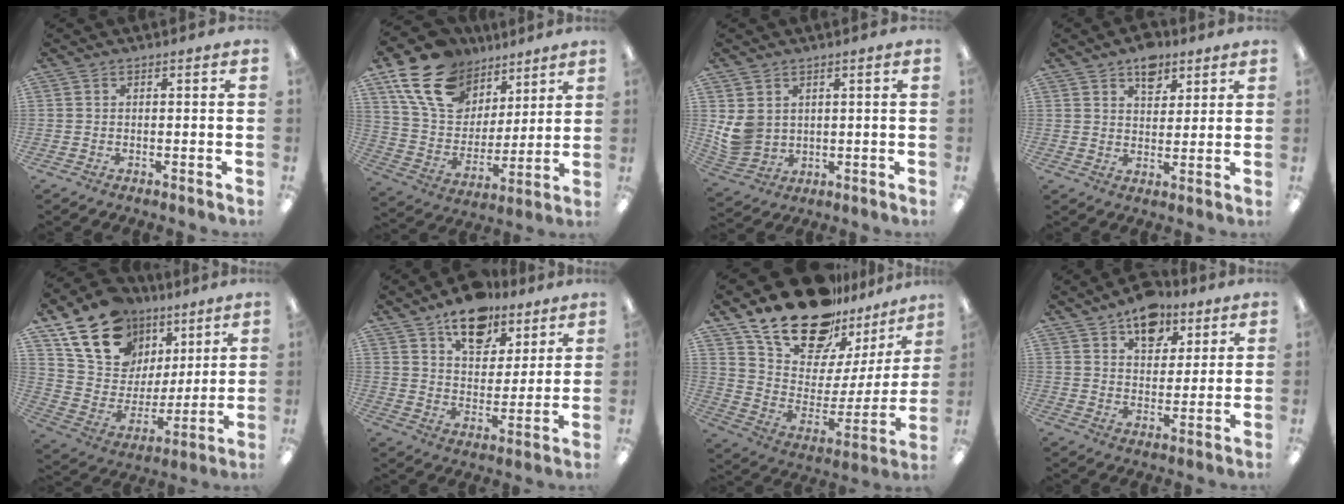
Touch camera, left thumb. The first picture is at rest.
{"total": 19.2, "force": [11.5, 12.7, 8.6], "torque": [-0.167, -0.046, 0.218]}
{"total": 6.3, "force": [2.1, 5.3, 2.6], "torque": [-0.056, -0.003, 0.046]}
{"total": 7.3, "force": [4.9, 4.5, 3.2], "torque": [-0.030, -0.020, 0.083]}
{"total": 20.1, "force": [12.6, 13.6, 7.9], "torque": [-0.158, -0.059, 0.240]}
{"total": 13.8, "force": [10.2, 7.5, 5.4], "torque": [-0.073, -0.060, 0.183]}
{"total": 22.8, "force": [17.7, 10.4, 10.0], "torque": [-0.185, -0.111, 0.324]}
{"total": 11.3, "force": [7.8, 6.7, 4.8], "torque": [-0.049, -0.042, 0.135]}